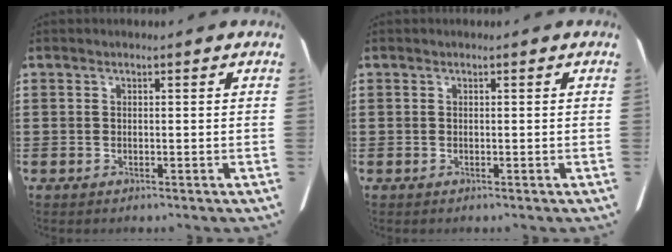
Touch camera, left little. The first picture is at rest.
{"total": 0.0}